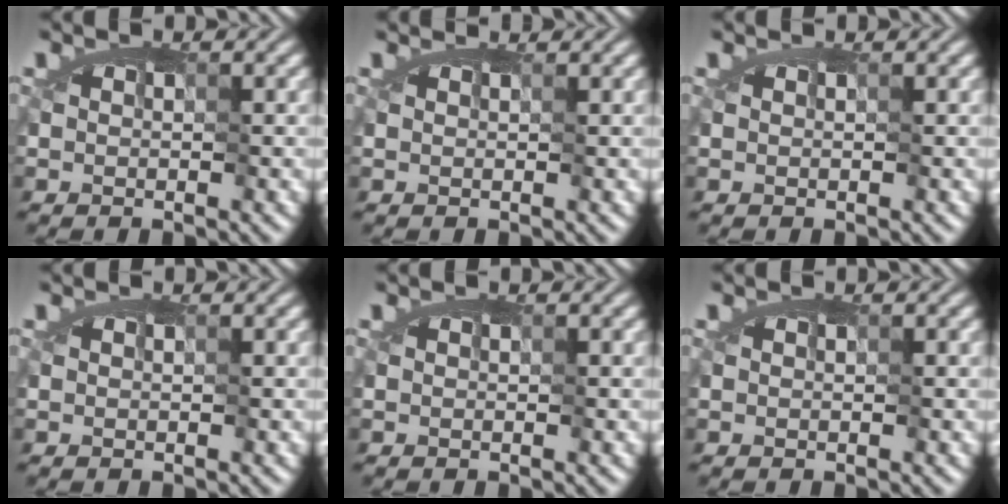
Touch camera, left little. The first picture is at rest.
{"total": 0.7, "force": [0.7, 0.1, 0.0], "torque": [-0.007, -0.002, 0.018]}
{"total": 0.0}
{"total": 0.0}
{"total": 0.0}
{"total": 0.0}